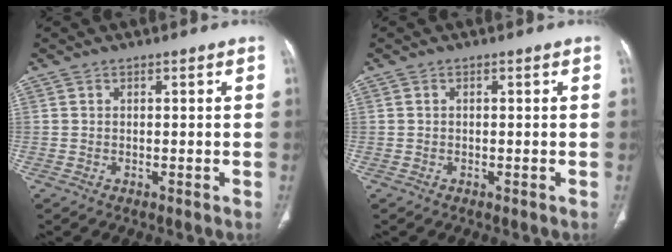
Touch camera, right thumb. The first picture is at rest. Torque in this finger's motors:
{"motor_torque": [0.00, 0.14, -0.32, 0.06, 0.03]}